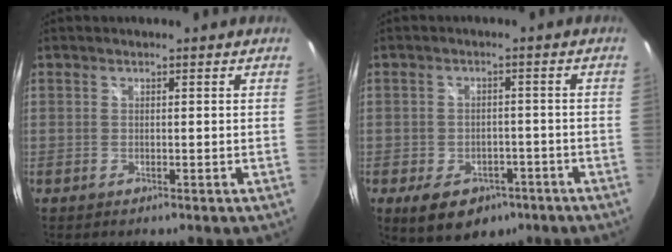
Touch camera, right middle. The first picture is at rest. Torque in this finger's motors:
{"motor_torque": [0.77, -0.76, 0.11, 0.08]}